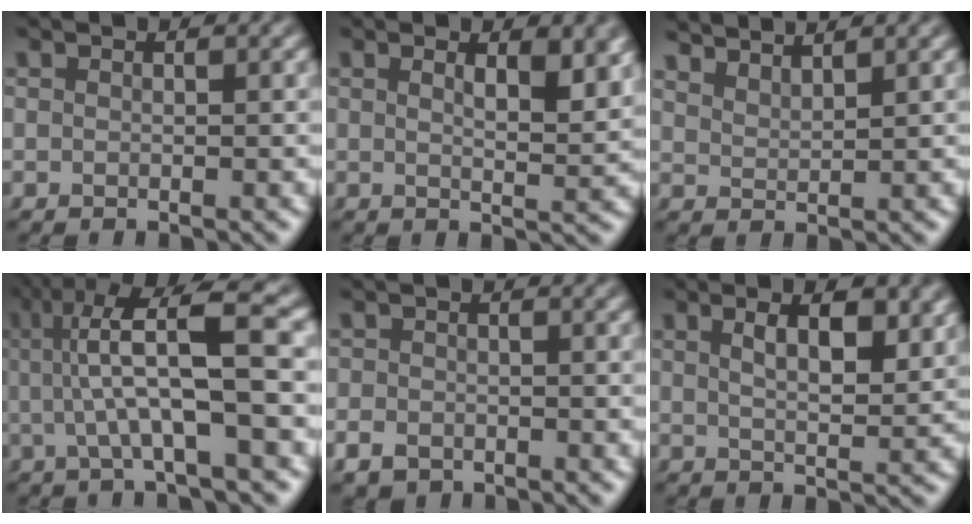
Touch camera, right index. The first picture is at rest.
{"total": 2.4, "force": [1.6, -0.2, 1.8], "torque": [-0.022, -0.006, 0.026]}
{"total": 3.6, "force": [3.6, 0.1, 0.4], "torque": [-0.015, 0.005, 0.064]}
{"total": 9.0, "force": [2.0, 2.5, 8.4], "torque": [-0.125, 0.025, 0.021]}
{"total": 2.3, "force": [-1.4, 1.7, 0.4], "torque": [-0.013, -0.006, -0.026]}
{"total": 3.5, "force": [1.8, 0.9, 2.8], "torque": [-0.041, 0.002, 0.028]}